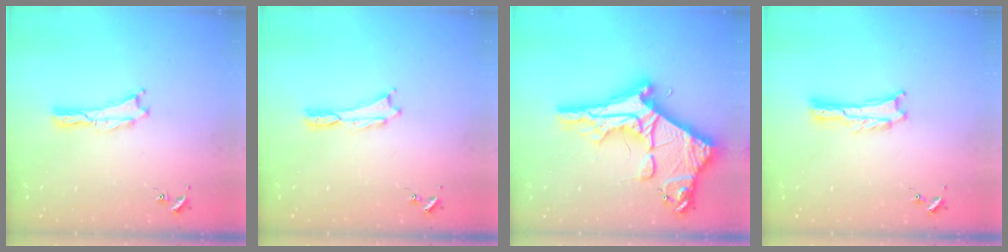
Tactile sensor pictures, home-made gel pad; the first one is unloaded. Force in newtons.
{"total": 0.0}
{"total": 12.9, "press": 12.9, "slide": 1.3}
{"total": 0.0}